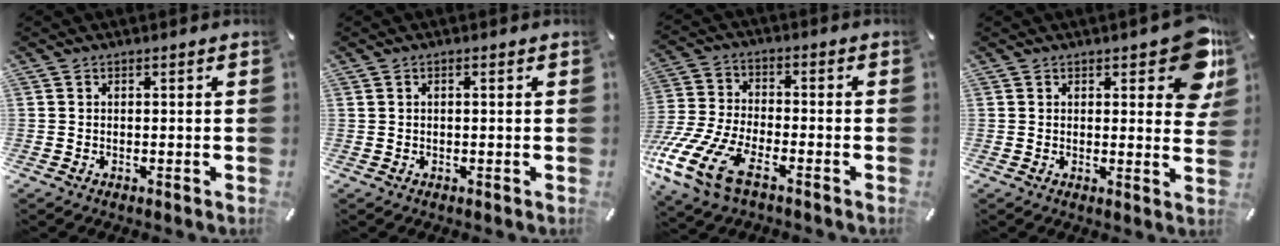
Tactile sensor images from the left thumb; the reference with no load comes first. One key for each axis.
{"total": 0.6, "fx": 0.2, "fy": 0.2, "fz": 0.5, "tx": -0.010, "ty": 0.002, "tz": 0.004}
{"total": 14.4, "fx": -8.3, "fy": 6.8, "fz": 9.6, "tx": -0.208, "ty": 0.030, "tz": -0.148}
{"total": 10.4, "fx": 5.6, "fy": 4.3, "fz": 7.6, "tx": -0.080, "ty": -0.035, "tz": 0.093}